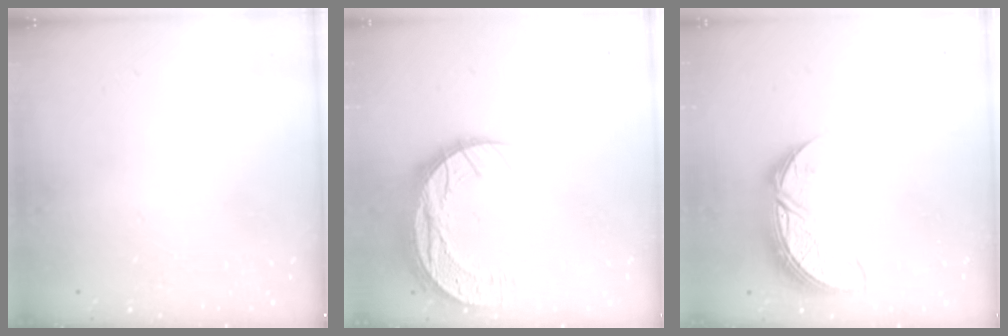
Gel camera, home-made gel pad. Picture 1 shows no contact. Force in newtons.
{"total": 11.0, "press": 11.0, "slide": 0.8}
{"total": 10.3, "press": 10.3, "slide": 0.7}